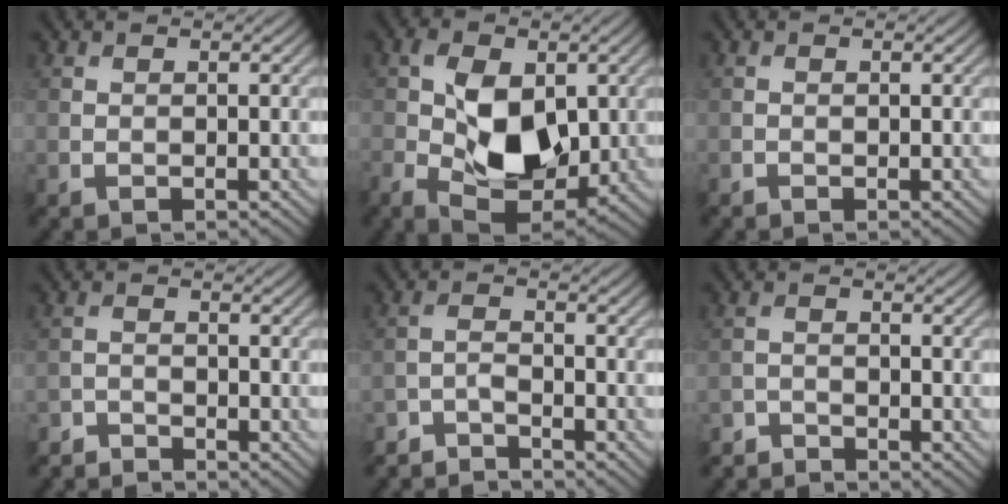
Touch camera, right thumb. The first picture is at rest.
{"total": 10.5, "force": [-0.2, 6.6, 8.1], "torque": [-0.155, -0.015, 0.000]}
{"total": 0.0}
{"total": 3.0, "force": [-3.0, 0.4, 0.3], "torque": [-0.005, -0.006, -0.064]}
{"total": 3.8, "force": [-3.7, 0.6, 0.7], "torque": [-0.013, -0.002, -0.078]}
{"total": 2.7, "force": [-2.7, 0.5, 0.2], "torque": [-0.002, -0.004, -0.058]}